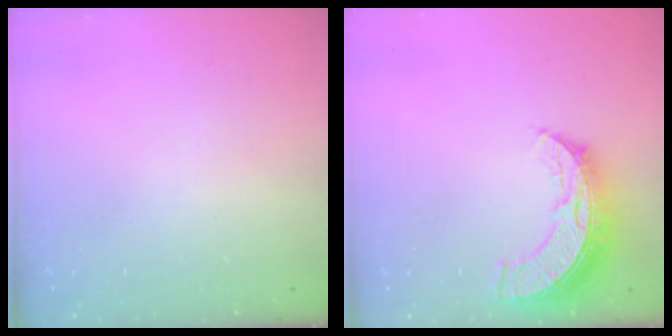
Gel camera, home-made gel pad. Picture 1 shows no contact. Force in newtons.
{"total": 10.9, "press": 10.9, "slide": 0.9}